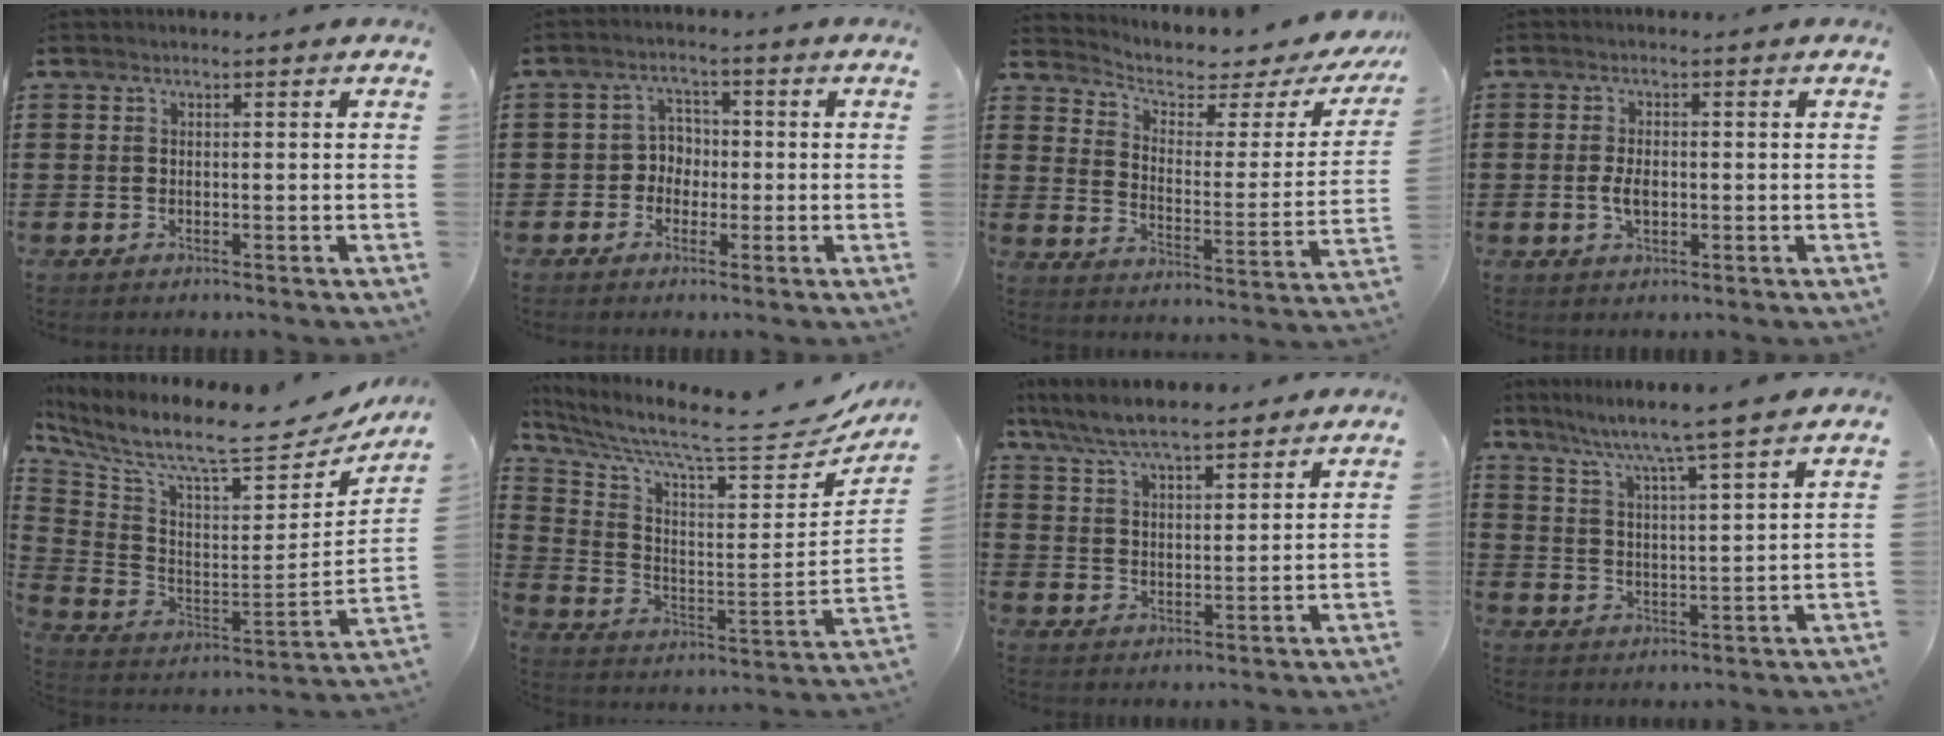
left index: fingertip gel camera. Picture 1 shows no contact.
{"total": 3.7, "force": [-1.2, 3.3, 1.3], "torque": [-0.037, 0.010, -0.029]}
{"total": 3.3, "force": [2.3, 1.3, 2.0], "torque": [-0.055, -0.021, 0.029]}
{"total": 3.1, "force": [-0.3, 1.5, 2.6], "torque": [-0.059, 0.000, -0.008]}
{"total": 7.8, "force": [6.8, 0.3, 3.7], "torque": [-0.100, -0.077, 0.106]}
{"total": 7.5, "force": [6.7, 0.1, 3.5], "torque": [-0.087, -0.078, 0.101]}
{"total": 7.2, "force": [6.5, 1.1, 2.8], "torque": [-0.079, -0.021, 0.118]}
{"total": 6.0, "force": [5.1, -1.5, 2.6], "torque": [-0.074, -0.041, 0.080]}